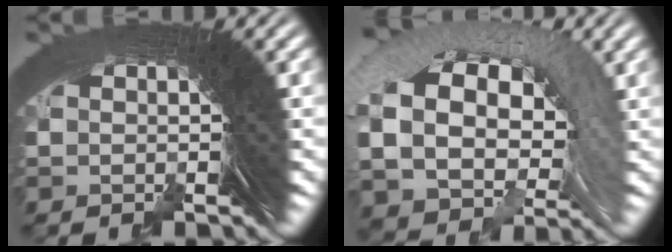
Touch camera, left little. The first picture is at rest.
{"total": 10.3, "force": [1.5, 7.0, 7.5], "torque": [-0.140, -0.015, 0.030]}